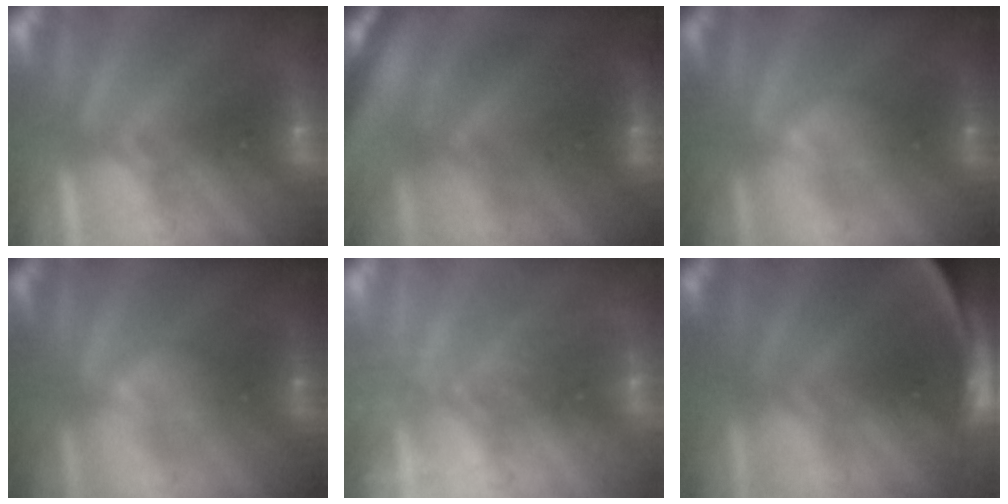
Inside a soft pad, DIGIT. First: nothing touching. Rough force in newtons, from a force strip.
{"total": 7.5}
{"total": 2.4}
{"total": 2.4}
{"total": 2.0}
{"total": 9.1}